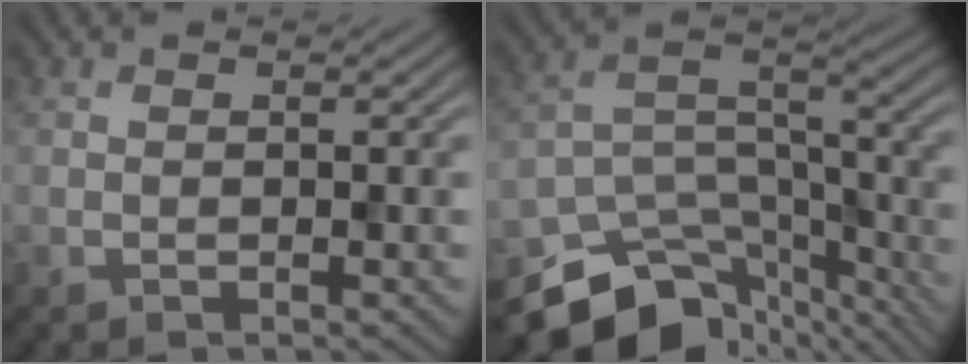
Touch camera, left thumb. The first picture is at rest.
{"total": 14.0, "force": [-10.7, 7.1, 5.6], "torque": [-0.121, -0.022, -0.158]}